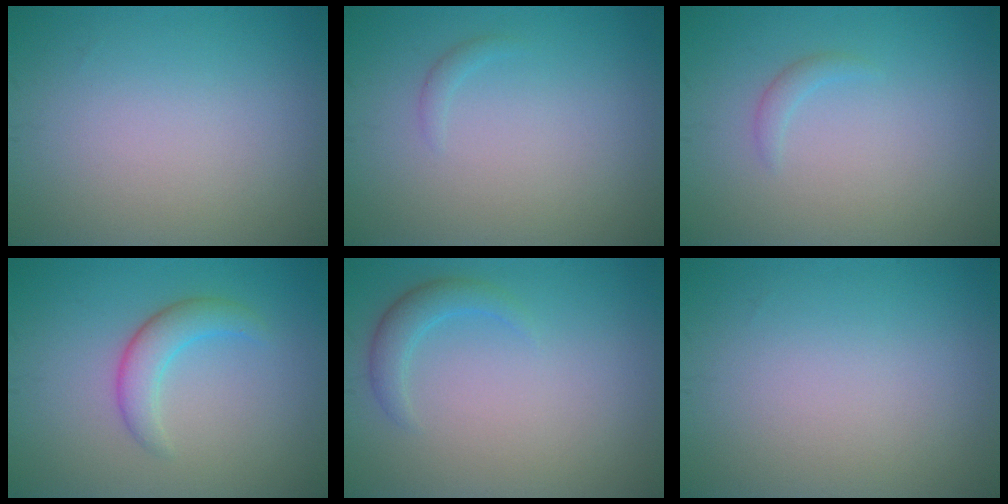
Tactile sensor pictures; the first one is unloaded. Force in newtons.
{"total": 0.6, "press": 0.6, "slide": 0.0}
{"total": 0.9, "press": 0.9, "slide": 0.1}
{"total": 2.9, "press": 2.9, "slide": 0.2}
{"total": 2.1, "press": 2.1, "slide": 0.2}
{"total": 0.0}